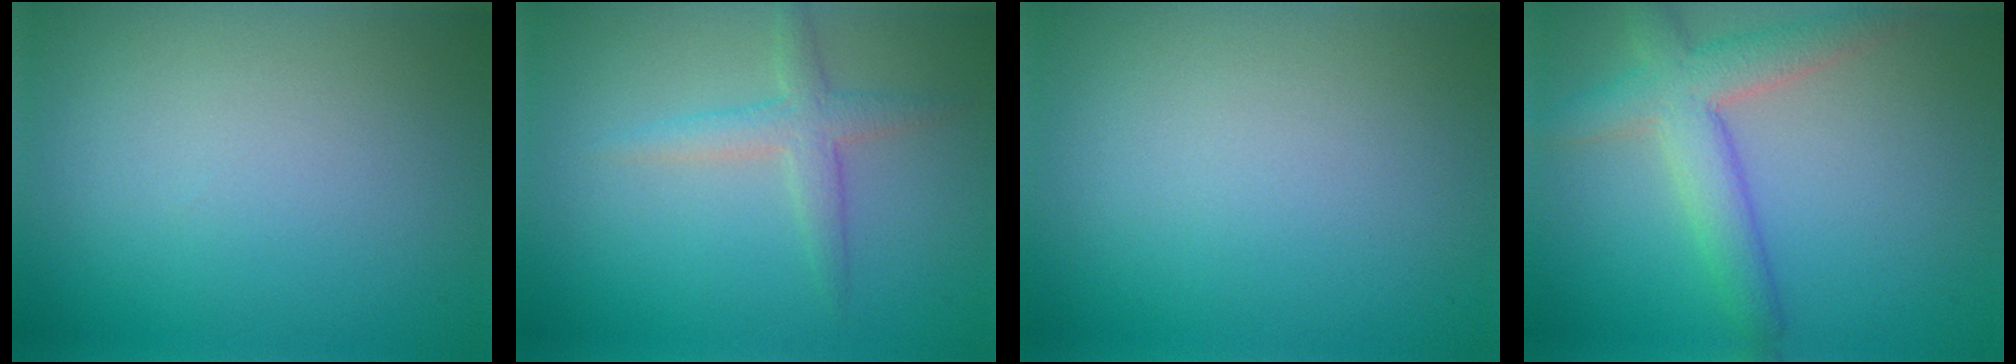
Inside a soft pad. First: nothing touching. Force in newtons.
{"total": 2.4, "press": 2.4, "slide": 0.1}
{"total": 0.0}
{"total": 4.9, "press": 4.9, "slide": 0.3}